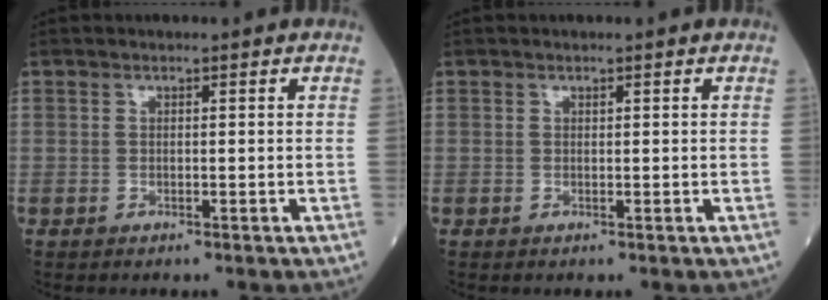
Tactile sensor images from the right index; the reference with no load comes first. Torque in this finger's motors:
{"motor_torque": [0.32, -0.16, 0.09, 0.01]}